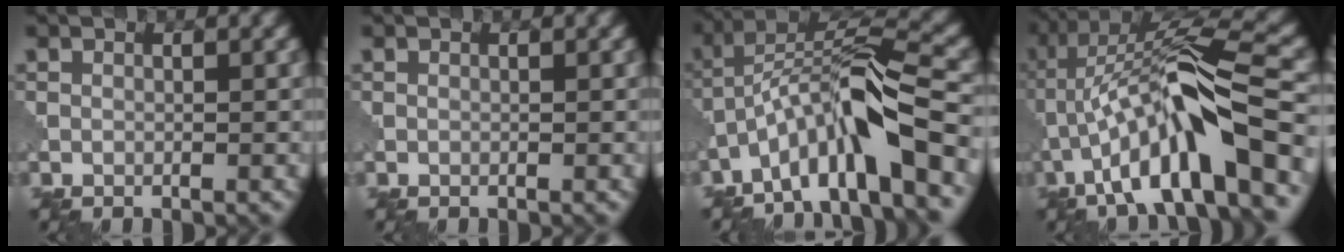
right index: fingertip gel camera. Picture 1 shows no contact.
{"total": 0.0}
{"total": 8.9, "force": [-4.5, 1.6, 7.5], "torque": [-0.128, 0.022, -0.084]}
{"total": 11.8, "force": [-4.0, 2.2, 10.9], "torque": [-0.187, 0.030, -0.063]}